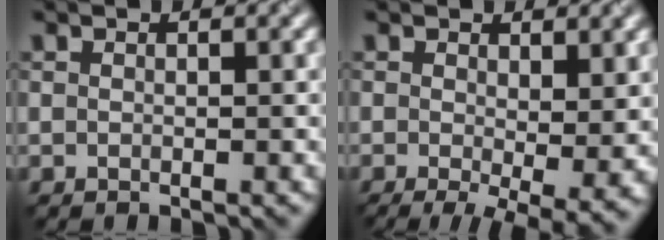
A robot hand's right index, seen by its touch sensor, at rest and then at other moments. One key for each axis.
{"total": 7.8, "fx": -1.9, "fy": 3.3, "fz": 6.8, "tx": -0.115, "ty": -0.016, "tz": -0.015}